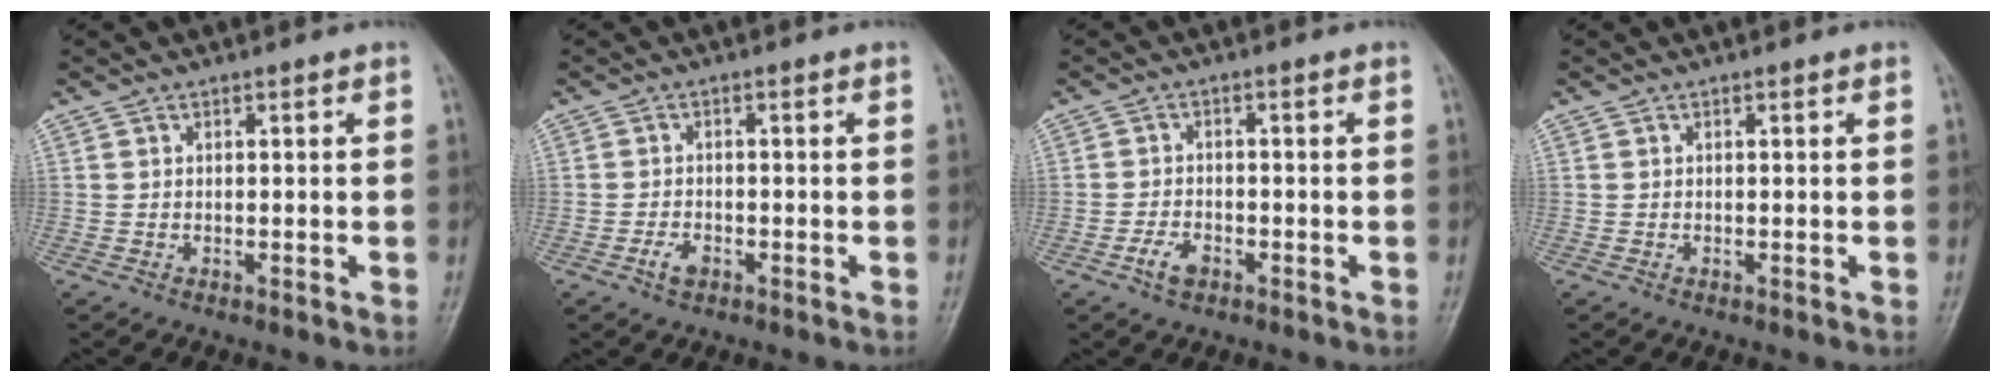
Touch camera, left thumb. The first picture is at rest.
{"total": 2.5, "force": [-1.3, 1.4, 1.5], "torque": [-0.029, 0.008, -0.023]}
{"total": 3.4, "force": [-1.9, 1.9, 2.1], "torque": [-0.038, 0.011, -0.034]}
{"total": 0.0}